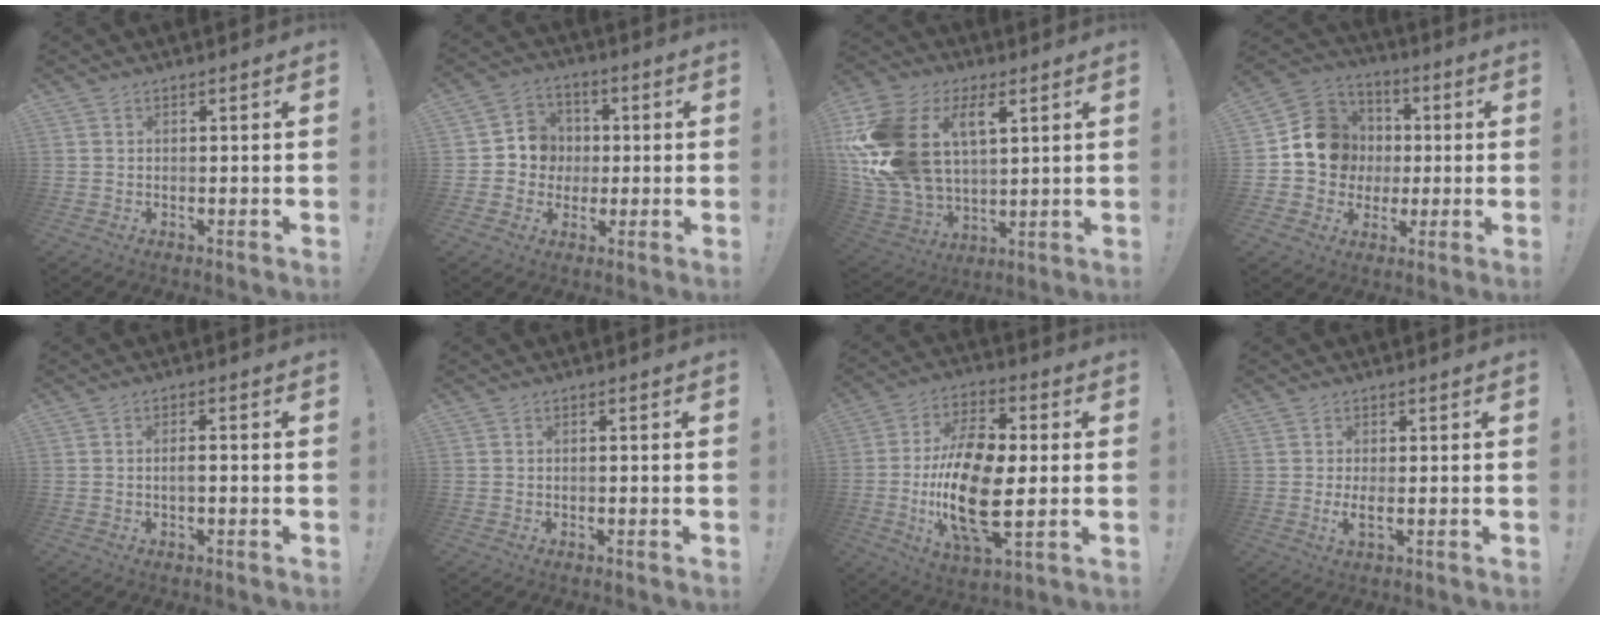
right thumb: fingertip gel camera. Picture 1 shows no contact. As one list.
[{"total": 8.4, "force": [-0.8, 8.1, 2.1], "torque": [-0.018, 0.014, -0.009]}, {"total": 23.0, "force": [7.5, 15.4, 15.3], "torque": [-0.298, -0.029, 0.141]}, {"total": 14.1, "force": [1.0, 13.2, 5.0], "torque": [-0.054, 0.011, 0.035]}, {"total": 2.4, "force": [-0.7, 0.5, 2.2], "torque": [-0.041, 0.007, -0.014]}, {"total": 0.8, "force": [-0.5, -0.1, 0.6], "torque": [-0.014, 0.001, -0.008]}, {"total": 21.1, "force": [-2.5, 9.9, 18.5], "torque": [-0.371, -0.004, -0.043]}, {"total": 3.3, "force": [-0.1, 0.2, 3.3], "torque": [-0.058, -0.011, -0.002]}]